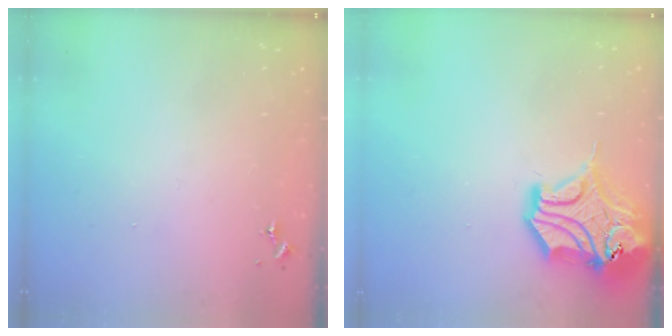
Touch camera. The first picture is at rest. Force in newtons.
{"total": 17.2, "press": 17.0, "slide": 2.4}